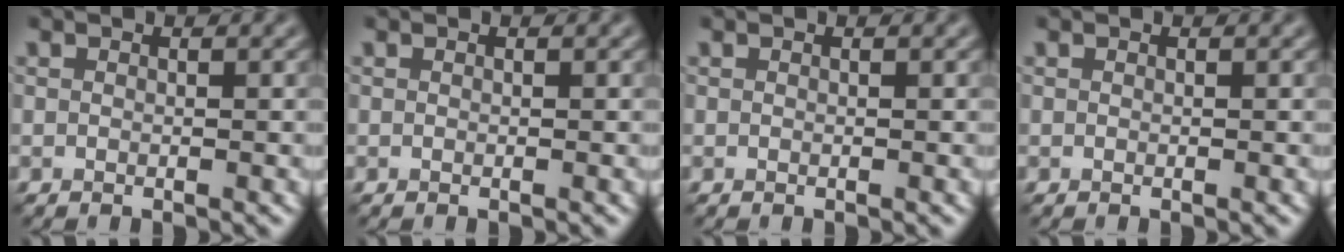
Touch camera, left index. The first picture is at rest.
{"total": 0.0}
{"total": 0.0}
{"total": 0.0}